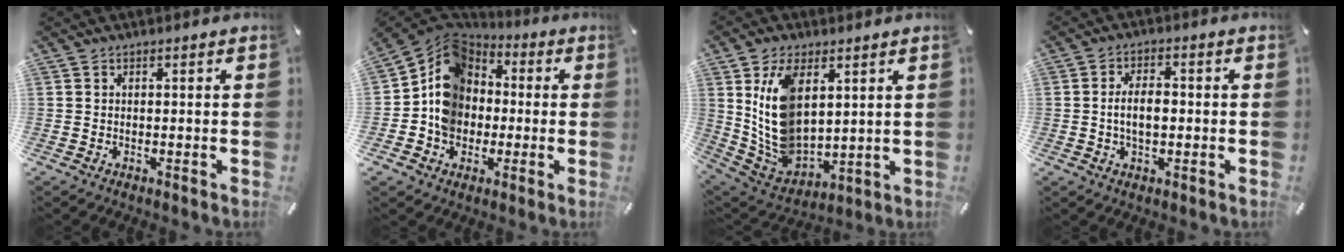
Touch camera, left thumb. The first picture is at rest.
{"total": 12.4, "force": [-1.2, 11.3, 4.8], "torque": [-0.116, 0.013, -0.023]}
{"total": 14.0, "force": [4.6, 9.1, 9.6], "torque": [-0.221, -0.020, 0.085]}
{"total": 5.8, "force": [-0.5, 3.3, 4.8], "torque": [-0.086, 0.005, -0.013]}